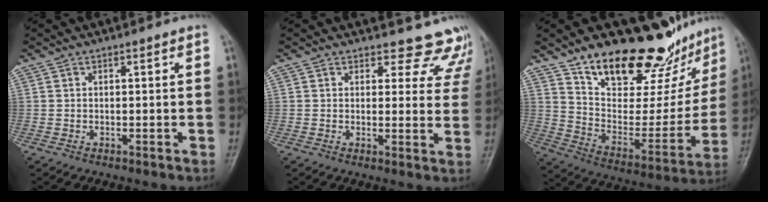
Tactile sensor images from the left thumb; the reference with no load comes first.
{"total": 10.8, "force": [9.9, 4.3, 0.1], "torque": [0.058, -0.068, 0.081]}
{"total": 24.6, "force": [19.0, 9.7, 12.2], "torque": [-0.136, -0.105, 0.297]}